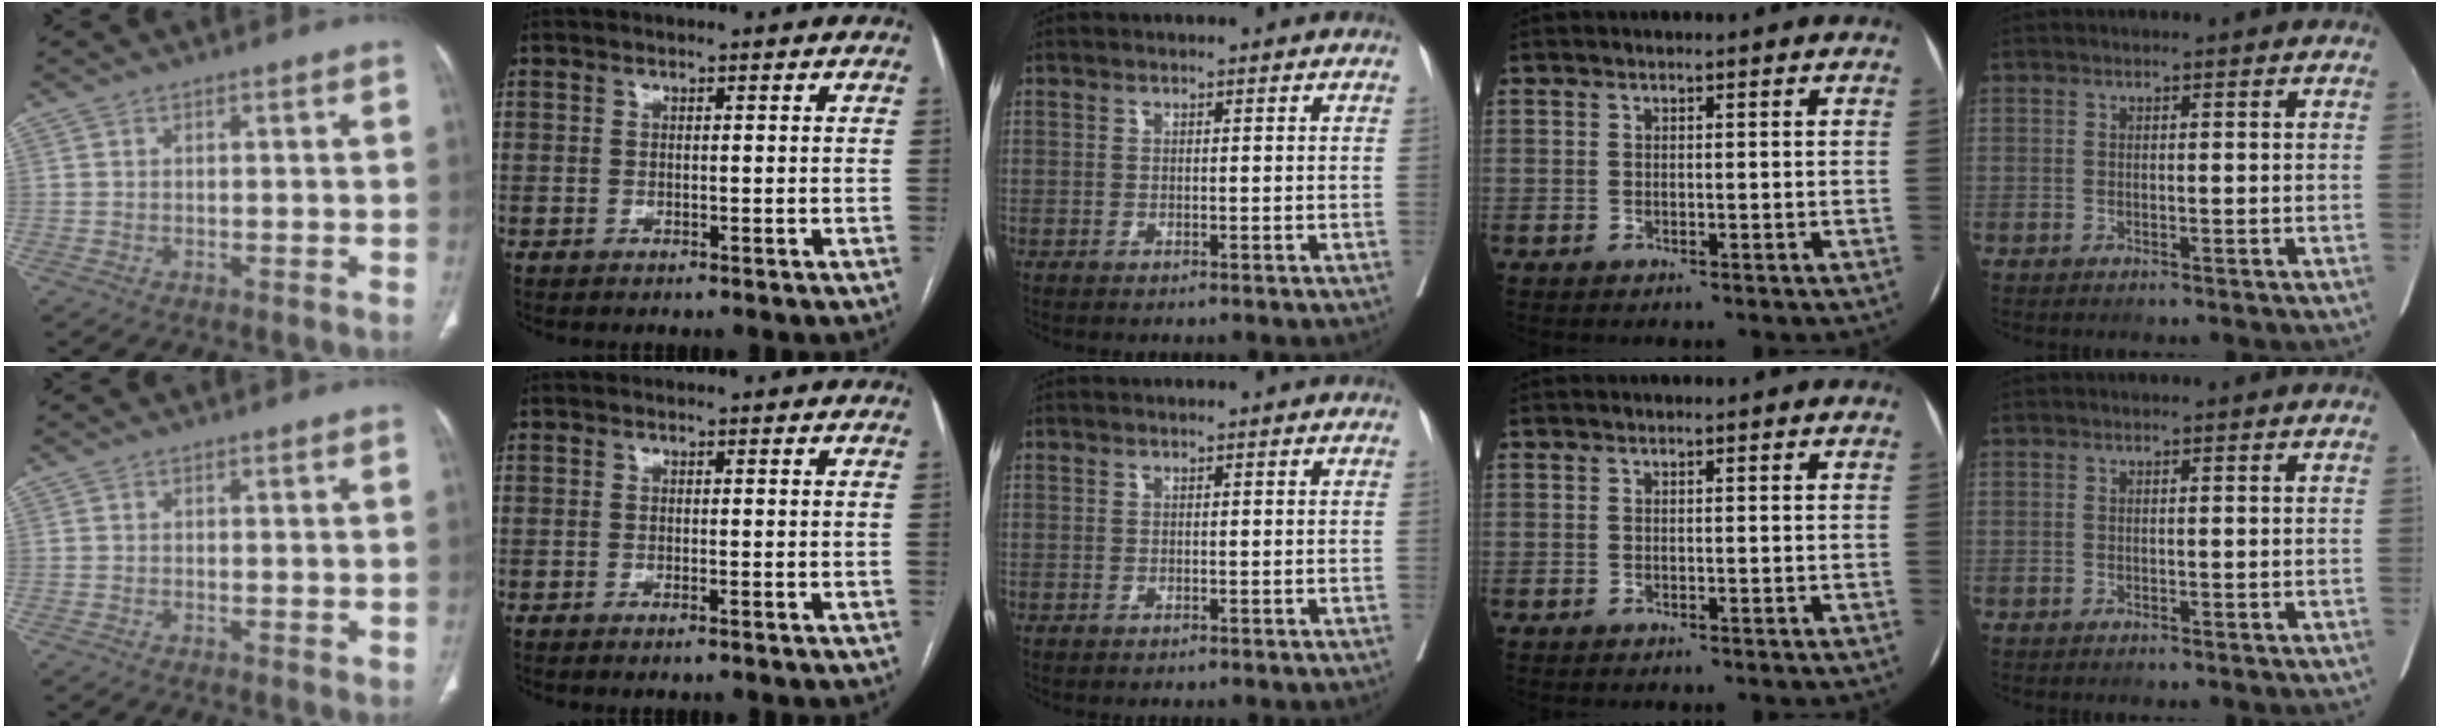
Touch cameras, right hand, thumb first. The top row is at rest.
{"thumb": {"total": 1.0, "force": [-0.1, 0.4, 0.9], "torque": [-0.014, -0.004, -0.003]}, "index": {"total": 0.7, "force": [-0.5, -0.1, 0.5], "torque": [-0.010, -0.001, -0.008]}}